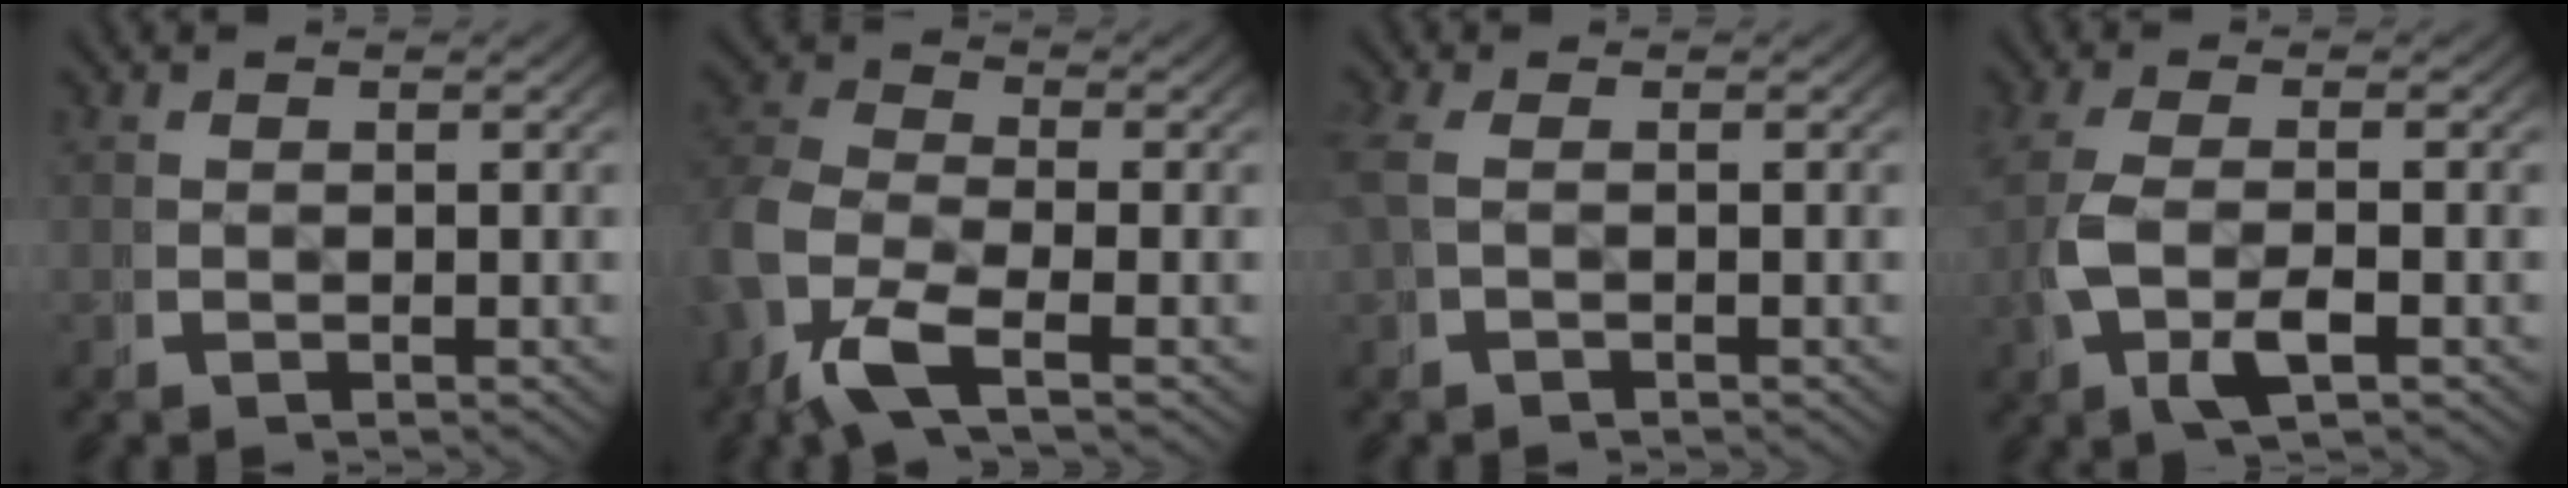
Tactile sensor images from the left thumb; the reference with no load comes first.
{"total": 7.9, "force": [-1.3, 5.0, 5.9], "torque": [-0.152, -0.026, -0.020]}
{"total": 1.7, "force": [0.0, 0.6, 1.6], "torque": [-0.048, 0.002, 0.004]}
{"total": 5.0, "force": [-0.3, 2.0, 4.6], "torque": [-0.118, -0.009, 0.001]}